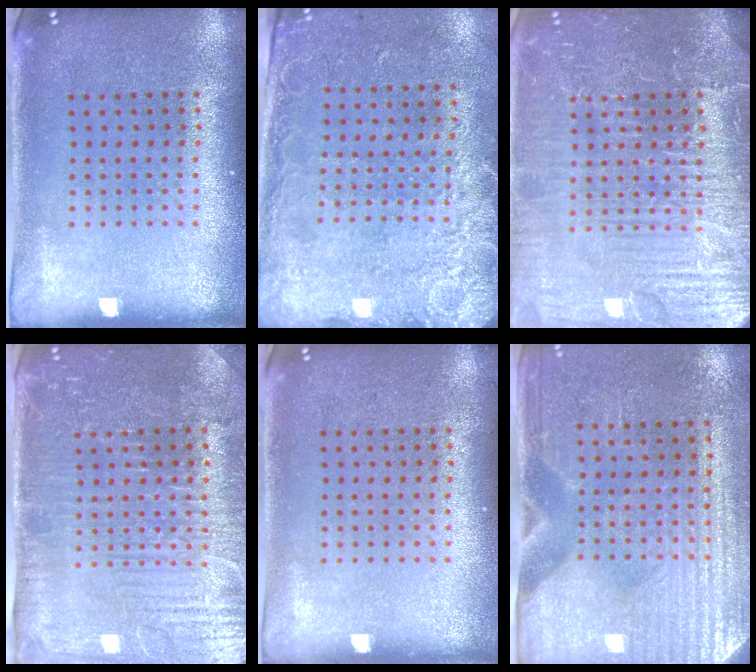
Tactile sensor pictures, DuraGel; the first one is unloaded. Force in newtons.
{"total": 2.5, "press": 1.9, "slide": 1.6}
{"total": 7.7, "press": 7.7, "slide": 0.9}
{"total": 4.8, "press": 4.4, "slide": 1.7}
{"total": 0.0}
{"total": 3.1, "press": 2.8, "slide": 1.4}